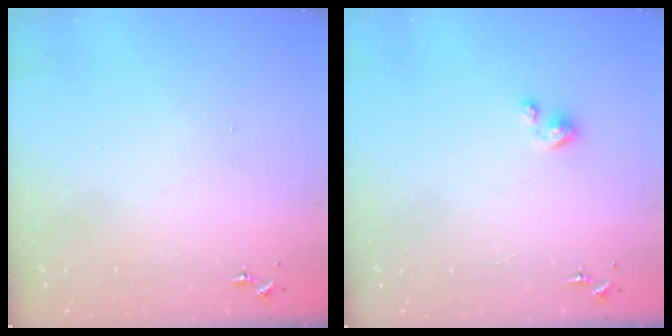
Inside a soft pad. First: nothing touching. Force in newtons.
{"total": 3.0, "press": 3.0, "slide": 0.2}